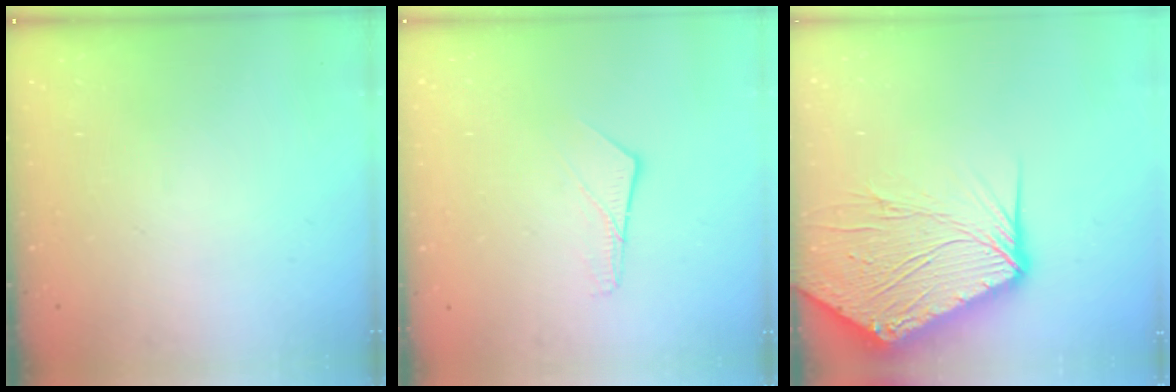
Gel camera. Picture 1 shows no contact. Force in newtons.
{"total": 5.7, "press": 5.7, "slide": 0.5}
{"total": 17.4, "press": 17.2, "slide": 2.1}